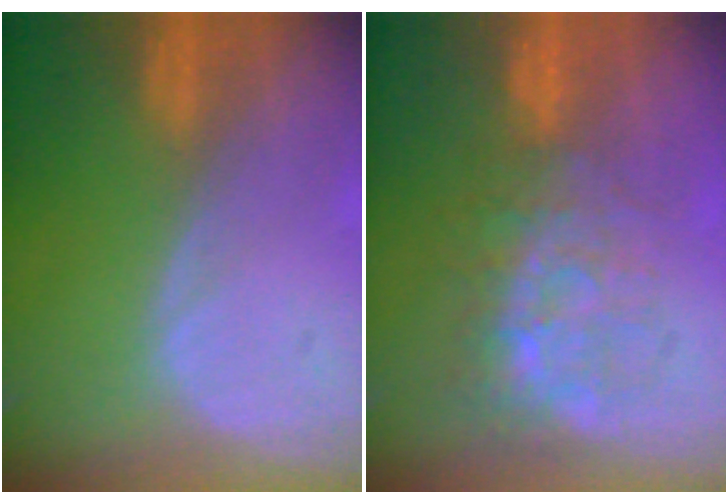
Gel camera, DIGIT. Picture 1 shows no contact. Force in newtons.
{"total": 8.8, "press": 7.5, "slide": 4.5}